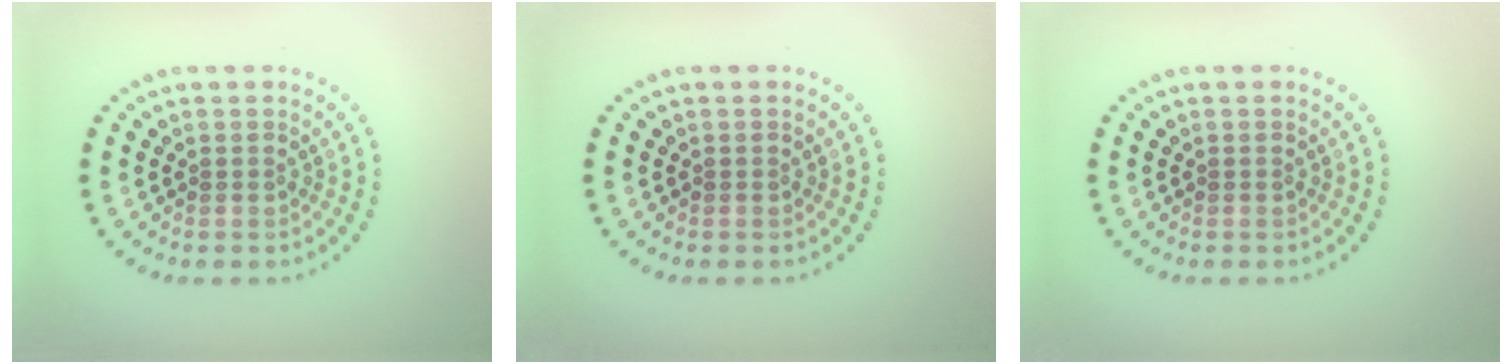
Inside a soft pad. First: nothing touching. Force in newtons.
{"total": 0.0}
{"total": 0.0}